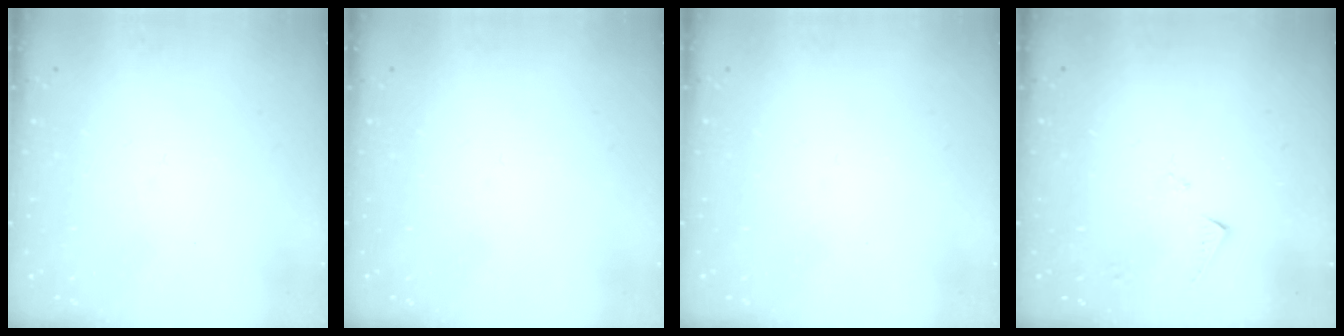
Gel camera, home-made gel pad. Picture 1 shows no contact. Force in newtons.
{"total": 0.0}
{"total": 0.0}
{"total": 7.4, "press": 7.4, "slide": 0.2}